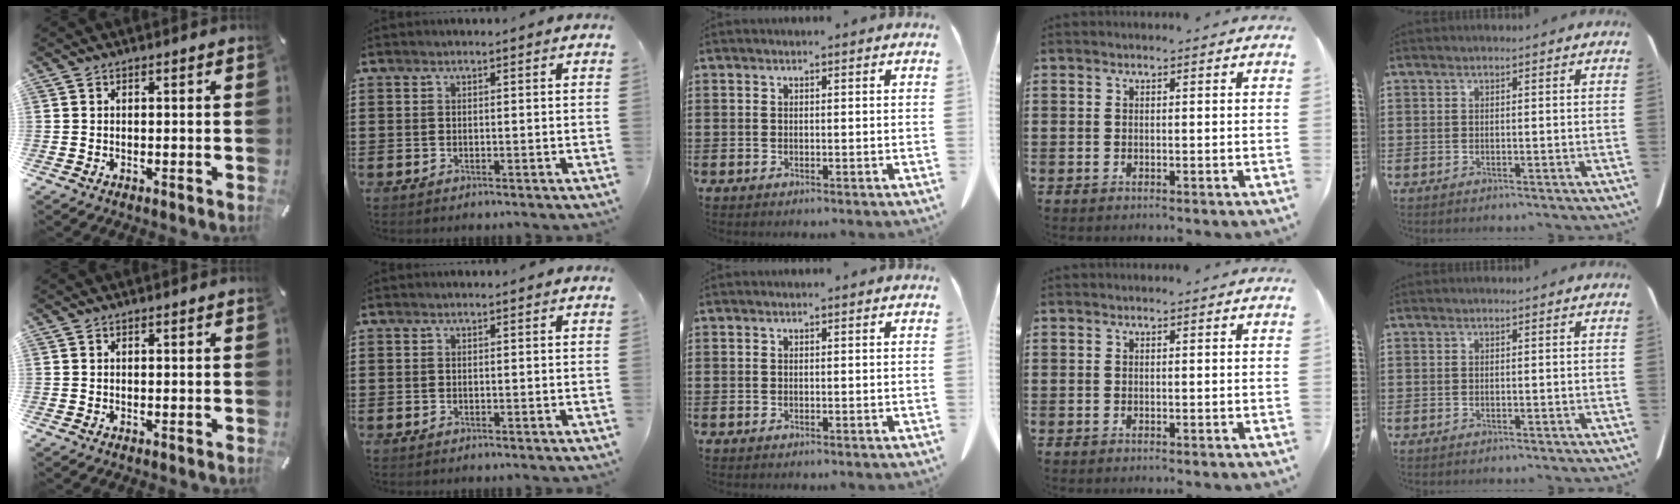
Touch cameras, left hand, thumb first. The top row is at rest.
{}